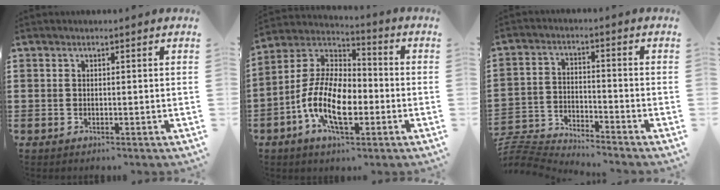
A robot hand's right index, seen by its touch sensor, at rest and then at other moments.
{"total": 12.5, "force": [-4.1, 6.1, 10.1], "torque": [-0.238, -0.002, -0.085]}
{"total": 5.4, "force": [-5.4, 0.1, 0.3], "torque": [-0.026, -0.003, -0.115]}